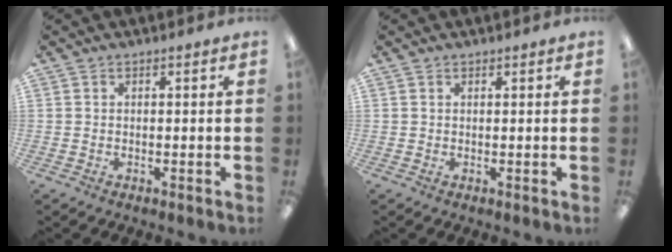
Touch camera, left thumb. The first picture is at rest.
{"total": 0.7, "force": [0.6, 0.4, 0.0], "torque": [0.001, 0.001, 0.012]}